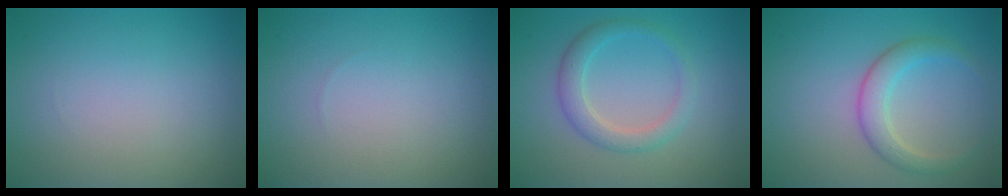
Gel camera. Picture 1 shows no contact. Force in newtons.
{"total": 0.0}
{"total": 2.7, "press": 2.7, "slide": 0.2}
{"total": 2.9, "press": 2.9, "slide": 0.3}